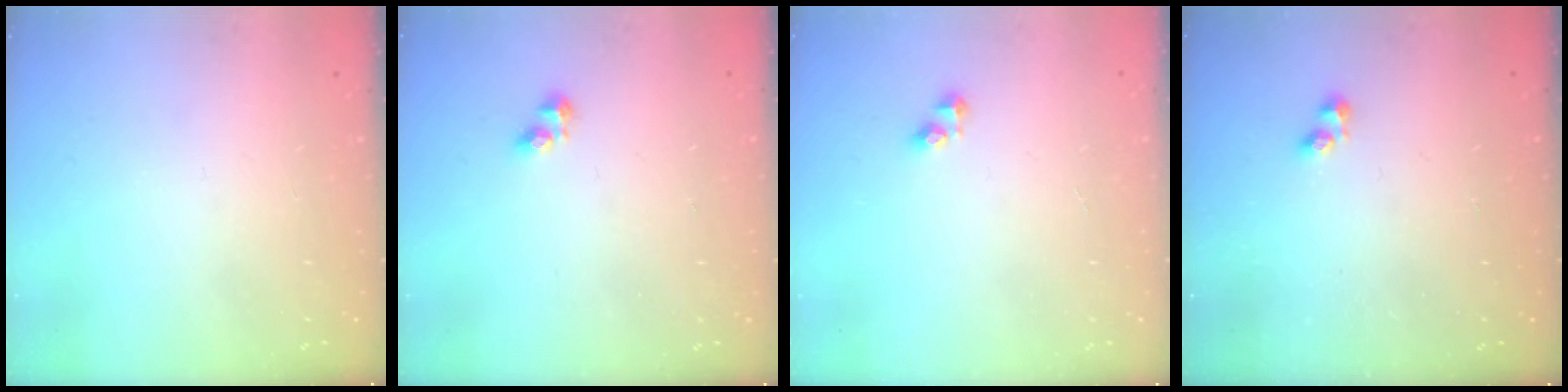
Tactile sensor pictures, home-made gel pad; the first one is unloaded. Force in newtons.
{"total": 2.7, "press": 2.6, "slide": 0.3}
{"total": 3.1, "press": 3.0, "slide": 0.4}
{"total": 1.4, "press": 1.2, "slide": 0.7}